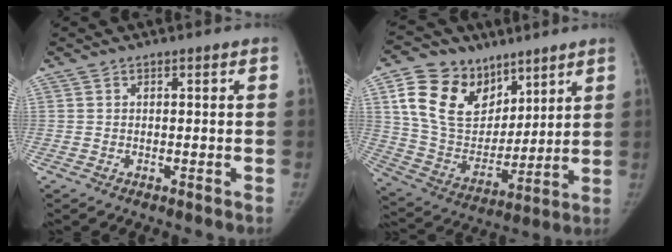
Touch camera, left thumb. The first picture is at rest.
{"total": 19.8, "force": [10.4, 13.7, 9.8], "torque": [-0.147, -0.036, 0.199]}